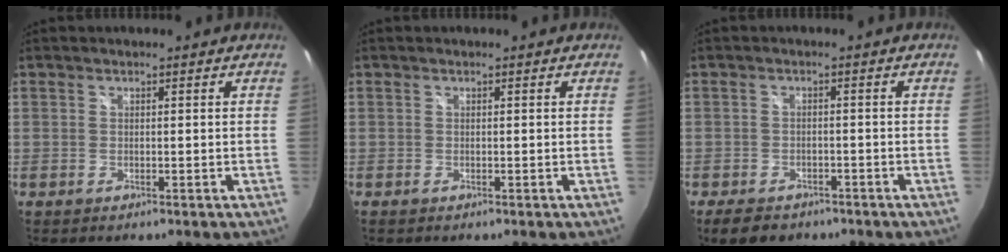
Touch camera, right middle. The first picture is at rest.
{"total": 0.0}
{"total": 6.5, "force": [-4.8, 3.3, 2.7], "torque": [-0.065, -0.009, -0.074]}